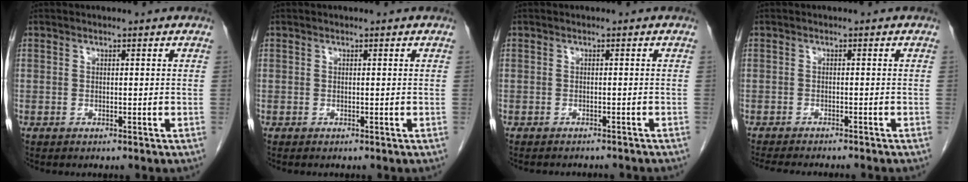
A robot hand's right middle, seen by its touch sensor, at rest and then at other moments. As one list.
[{"total": 0.0}, {"total": 6.5, "force": [-5.8, 1.7, 2.3], "torque": [-0.027, -0.003, -0.064]}, {"total": 10.3, "force": [-9.2, 1.3, 4.5], "torque": [-0.057, -0.017, -0.120]}]